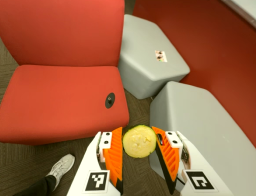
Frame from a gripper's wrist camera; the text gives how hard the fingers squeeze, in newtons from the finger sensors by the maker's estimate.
{"total": 8.9, "left": 9.1, "right": 8.6}